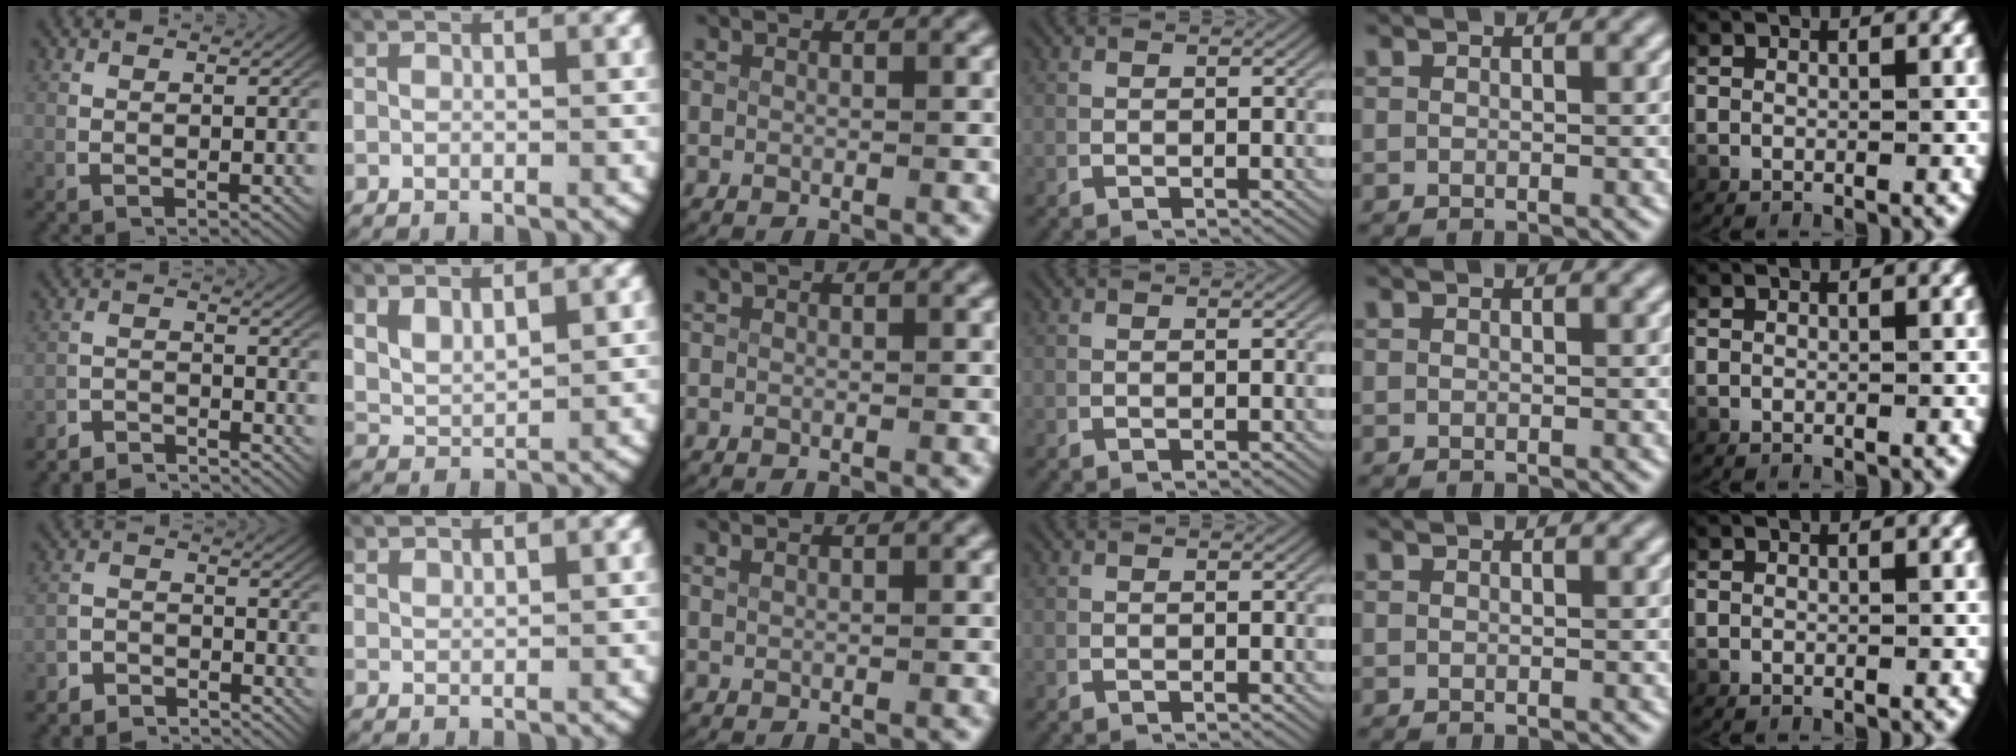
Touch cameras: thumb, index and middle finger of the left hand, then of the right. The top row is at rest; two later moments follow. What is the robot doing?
{"motion": "lift_and_place", "object": "coat"}